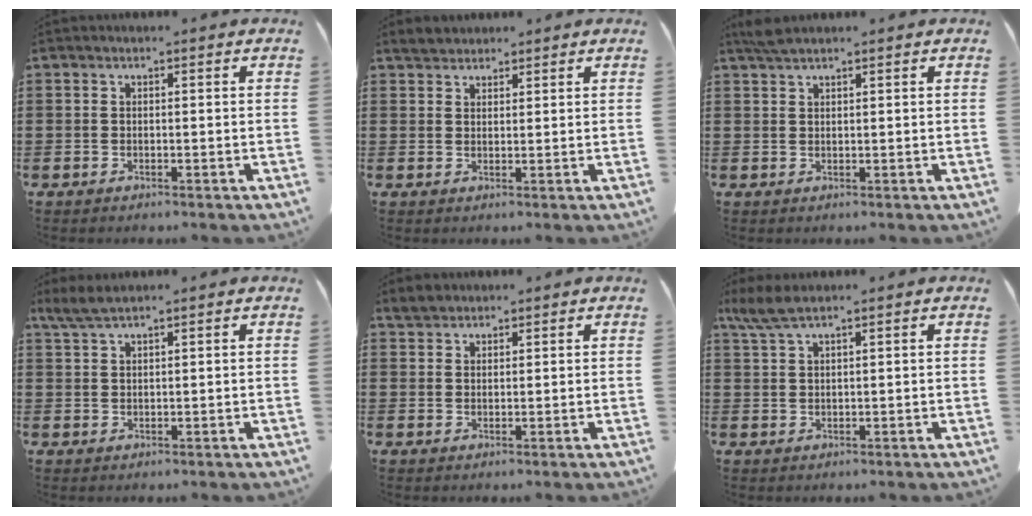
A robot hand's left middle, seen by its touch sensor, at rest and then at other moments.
{"total": 2.2, "force": [2.1, 0.6, 0.2], "torque": [-0.010, 0.004, 0.043]}
{"total": 2.0, "force": [1.8, 0.2, 1.0], "torque": [-0.025, -0.002, 0.034]}
{"total": 2.8, "force": [2.1, 0.3, 1.8], "torque": [-0.040, -0.001, 0.041]}
{"total": 2.3, "force": [2.2, 0.6, 0.3], "torque": [-0.013, 0.004, 0.045]}
{"total": 3.9, "force": [2.9, 0.5, 2.7], "torque": [-0.066, -0.004, 0.052]}